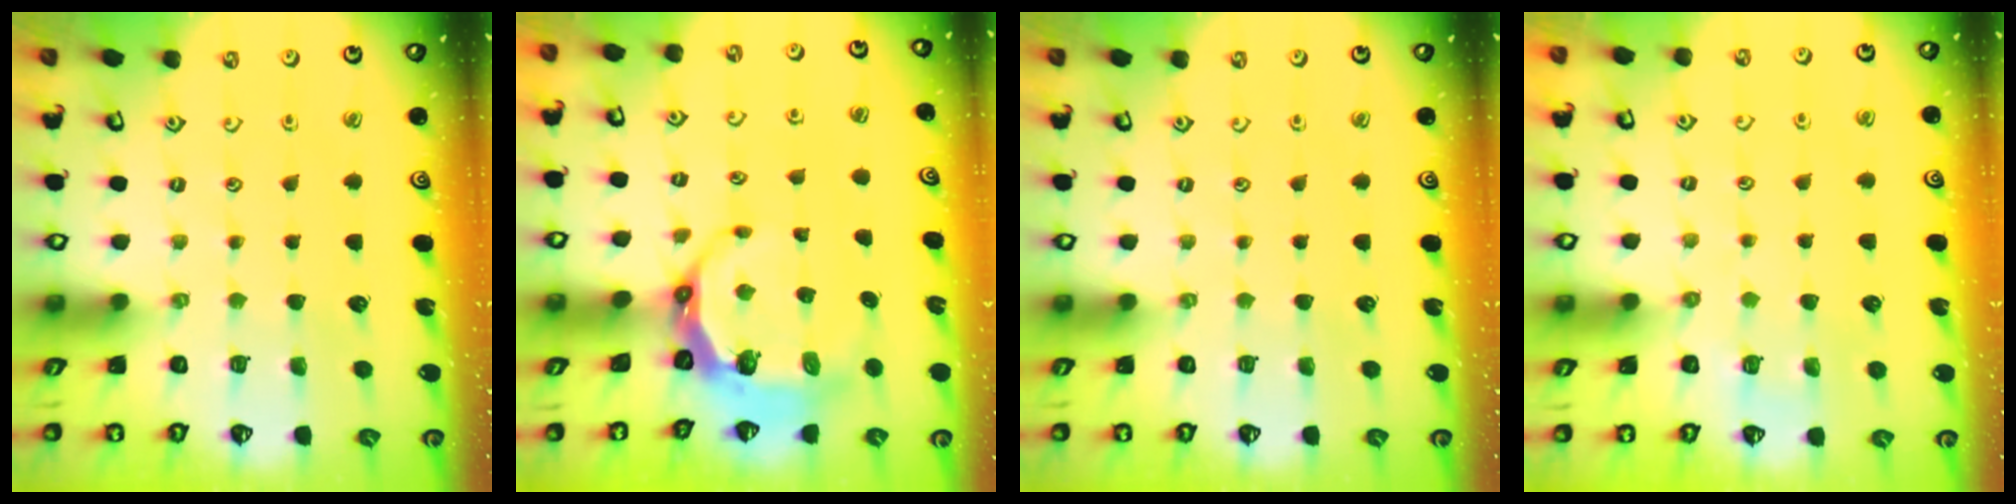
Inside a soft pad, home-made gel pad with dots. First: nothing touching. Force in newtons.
{"total": 8.0, "press": 6.9, "slide": 3.9}
{"total": 0.0}
{"total": 4.3, "press": 4.2, "slide": 0.9}